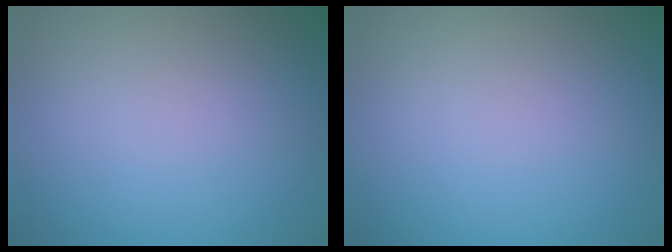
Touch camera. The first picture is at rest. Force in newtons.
{"total": 0.0}